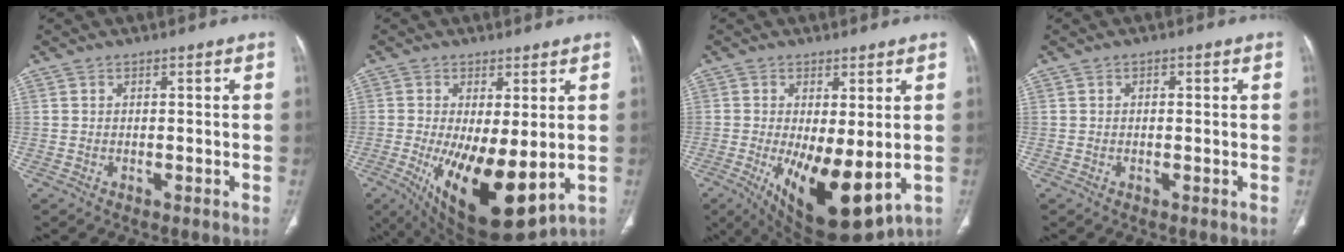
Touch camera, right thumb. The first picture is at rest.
{"total": 16.8, "force": [-2.9, 6.6, 15.1], "torque": [-0.262, -0.032, -0.021]}
{"total": 15.2, "force": [-3.1, 6.1, 13.6], "torque": [-0.220, -0.028, -0.026]}
{"total": 0.8, "force": [0.2, 0.6, 0.5], "torque": [0.002, 0.003, 0.000]}